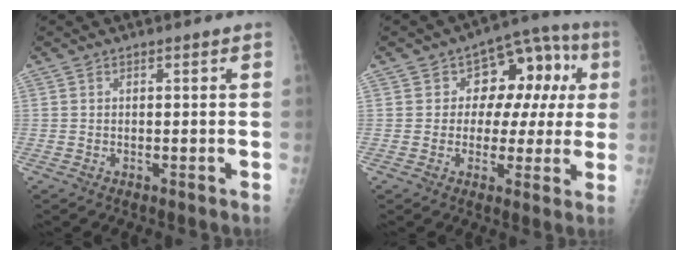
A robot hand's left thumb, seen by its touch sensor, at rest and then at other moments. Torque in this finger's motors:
{"motor_torque": [-0.19, 0.49, -0.03, -0.10, 0.01]}